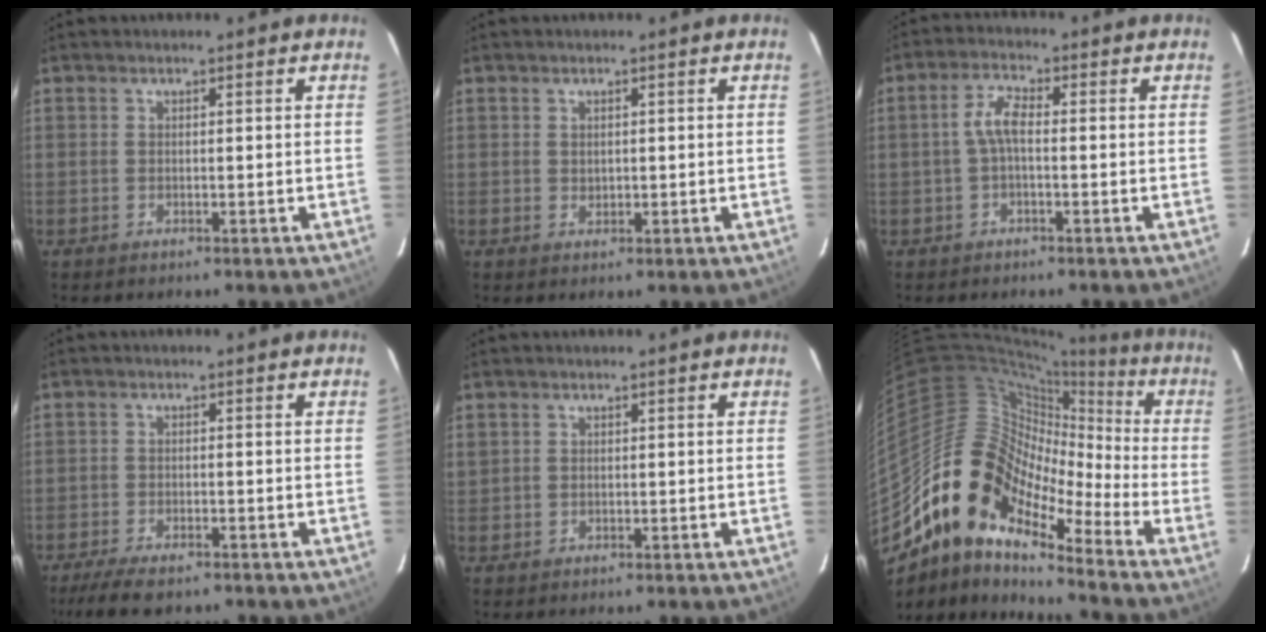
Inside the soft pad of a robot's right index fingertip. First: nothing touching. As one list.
[{"total": 1.0, "force": [0.4, 0.9, 0.3], "torque": [-0.004, 0.003, 0.008]}, {"total": 3.8, "force": [-0.6, 1.3, 3.6], "torque": [-0.078, 0.013, -0.012]}, {"total": 7.4, "force": [-5.9, 2.1, 4.0], "torque": [-0.102, -0.023, -0.102]}, {"total": 1.1, "force": [0.3, 1.0, 0.2], "torque": [0.000, 0.003, 0.004]}, {"total": 15.2, "force": [-9.7, 7.5, 9.0], "torque": [-0.141, 0.006, -0.203]}]